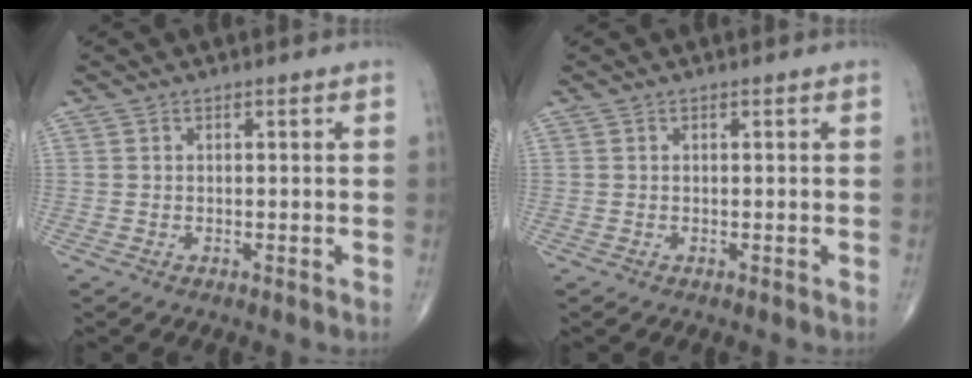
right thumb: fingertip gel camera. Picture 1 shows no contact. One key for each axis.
{"total": 0.0}